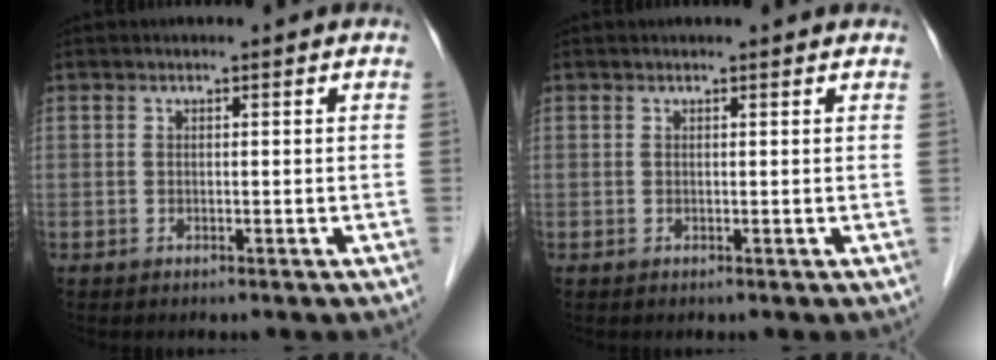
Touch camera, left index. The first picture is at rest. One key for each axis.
{"total": 1.7, "fx": 1.6, "fy": 0.2, "fz": 0.3, "tx": -0.012, "ty": 0.013, "tz": 0.015}